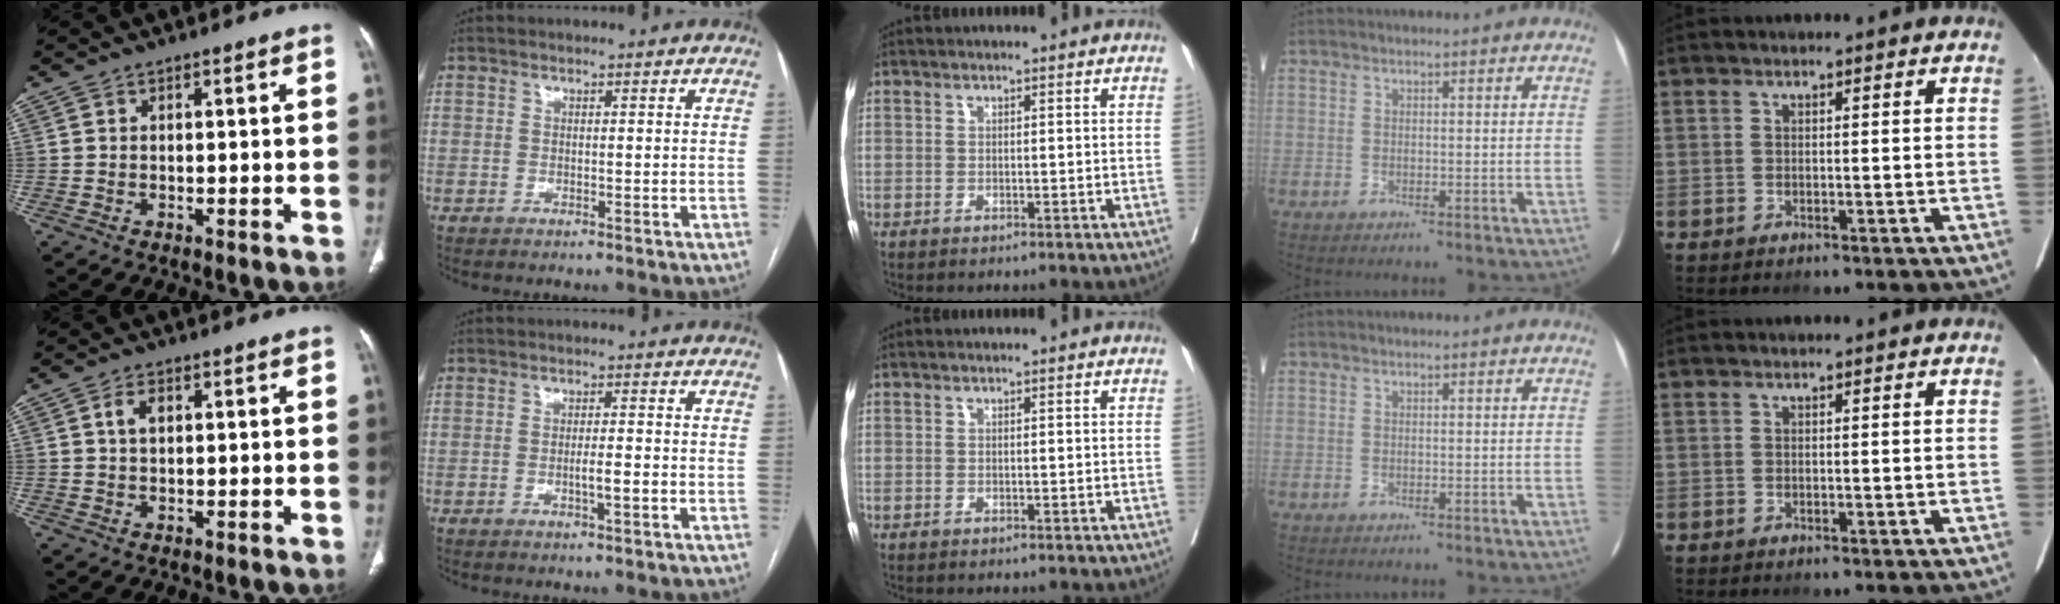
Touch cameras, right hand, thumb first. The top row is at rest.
{"thumb": {"total": 2.8, "force": [0.8, 1.7, 2.1], "torque": [-0.036, 0.007, 0.015]}, "index": {"total": 2.5, "force": [-0.8, 0.1, 2.3], "torque": [-0.038, -0.001, -0.013]}}